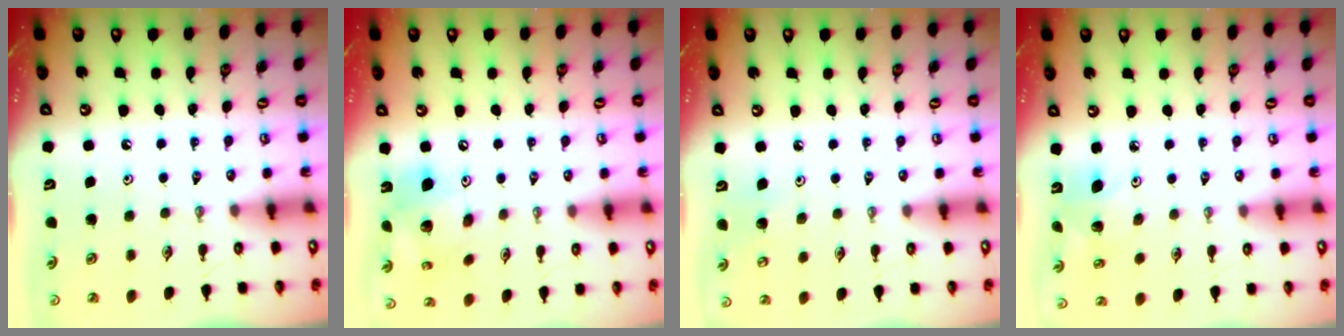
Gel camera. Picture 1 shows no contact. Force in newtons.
{"total": 15.6, "press": 15.4, "slide": 2.5}
{"total": 5.9, "press": 5.8, "slide": 1.2}
{"total": 6.2, "press": 5.9, "slide": 1.8}